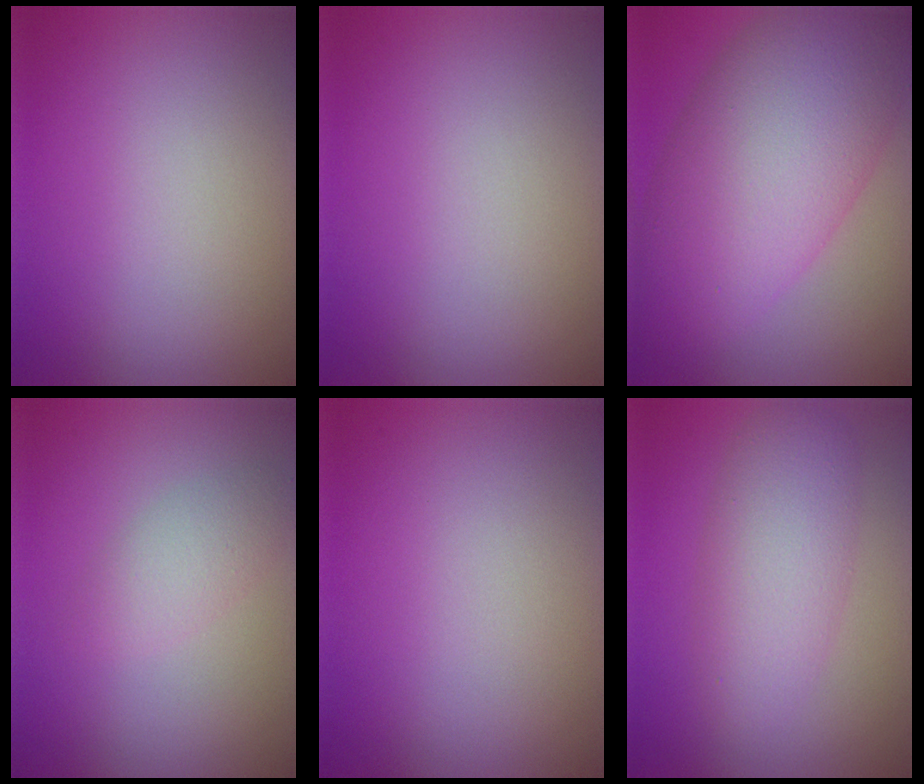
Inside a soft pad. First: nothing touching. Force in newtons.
{"total": 0.0}
{"total": 11.8, "press": 11.8, "slide": 0.6}
{"total": 2.0, "press": 2.0, "slide": 0.1}
{"total": 0.0}
{"total": 4.8, "press": 4.8, "slide": 0.2}